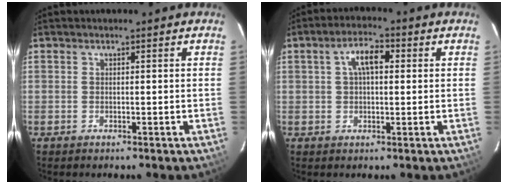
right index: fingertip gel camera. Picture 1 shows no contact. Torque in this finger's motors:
{"motor_torque": [0.10, 0.00, 0.15, 0.06]}